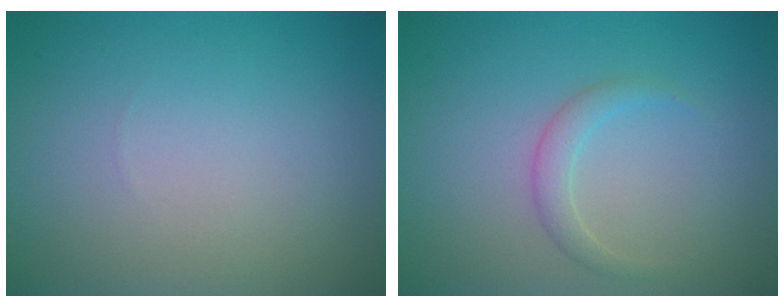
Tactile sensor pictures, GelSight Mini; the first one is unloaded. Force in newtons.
{"total": 1.6, "press": 1.6, "slide": 0.2}